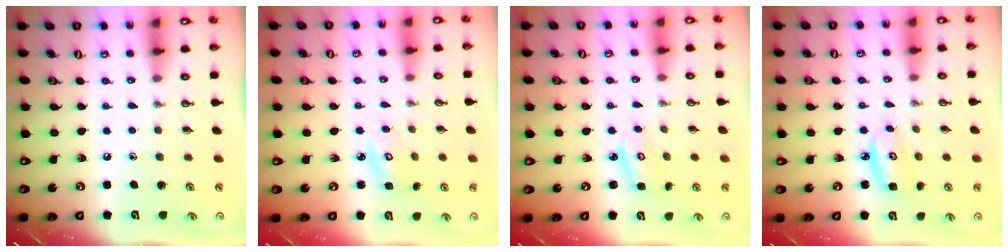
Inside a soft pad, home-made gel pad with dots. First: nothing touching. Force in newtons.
{"total": 3.5, "press": 3.5, "slide": 0.2}
{"total": 2.7, "press": 2.6, "slide": 0.3}
{"total": 5.0, "press": 4.9, "slide": 0.3}